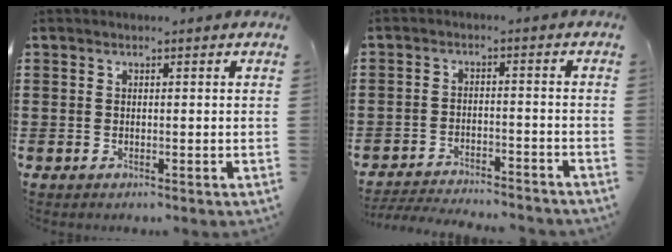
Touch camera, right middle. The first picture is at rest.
{"total": 3.9, "force": [-3.9, 0.0, 0.5], "torque": [-0.020, -0.003, -0.082]}